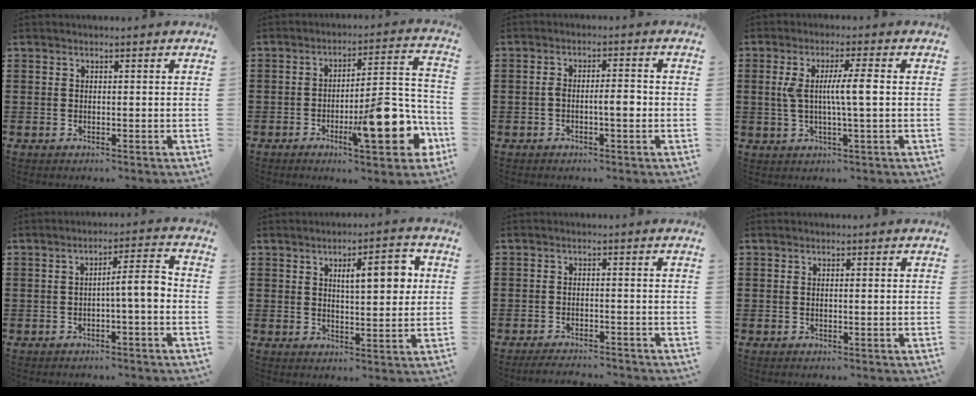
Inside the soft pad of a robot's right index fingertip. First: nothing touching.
{"total": 13.8, "force": [-5.6, 3.9, 12.0], "torque": [-0.153, 0.002, -0.090]}
{"total": 3.6, "force": [-0.8, 0.9, 3.4], "torque": [-0.062, 0.006, -0.018]}
{"total": 6.1, "force": [0.3, 0.4, 6.1], "torque": [-0.121, -0.007, -0.003]}
{"total": 5.2, "force": [-0.8, 0.7, 5.1], "torque": [-0.093, 0.005, -0.019]}
{"total": 6.9, "force": [2.0, 2.1, 6.2], "torque": [-0.091, -0.006, 0.025]}
{"total": 2.3, "force": [-2.3, 0.0, 0.5], "torque": [-0.010, -0.001, -0.045]}
{"total": 0.5, "force": [0.0, 0.0, 0.5], "torque": [-0.010, -0.002, 0.001]}